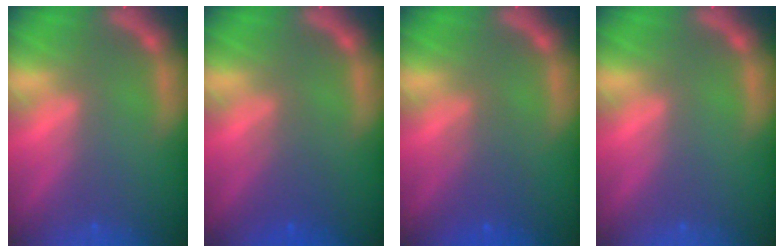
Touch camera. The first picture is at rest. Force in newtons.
{"total": 2.5}
{"total": 3.0}
{"total": 0.0}